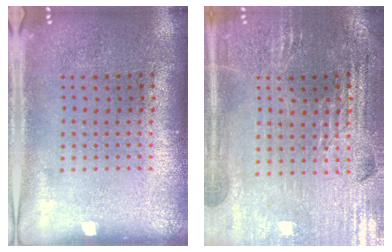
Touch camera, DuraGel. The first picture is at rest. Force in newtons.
{"total": 2.9, "press": 2.8, "slide": 0.5}